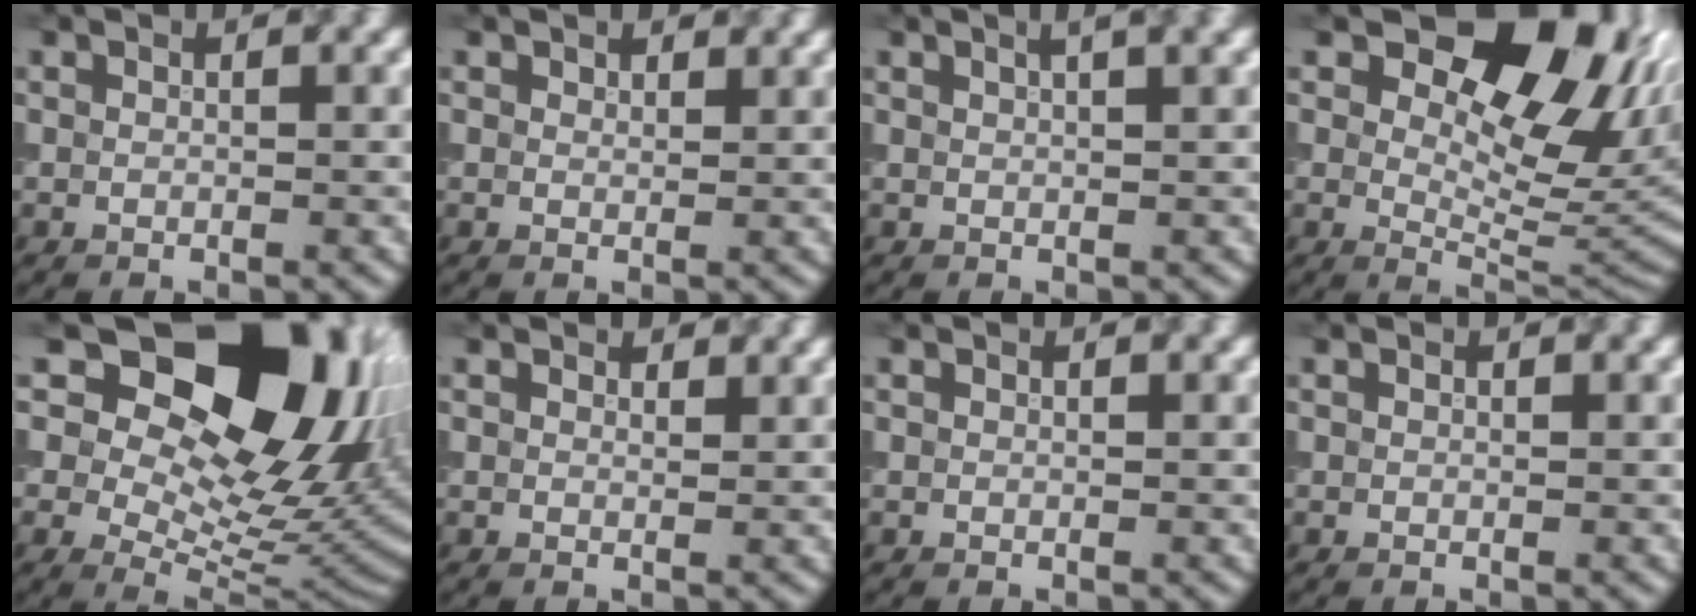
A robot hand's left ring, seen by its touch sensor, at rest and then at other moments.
{"total": 1.1, "force": [0.9, 0.5, 0.2], "torque": [-0.004, -0.003, 0.012]}
{"total": 3.7, "force": [2.0, 1.4, 2.8], "torque": [-0.013, 0.013, 0.005]}
{"total": 11.7, "force": [4.6, 6.4, 8.6], "torque": [-0.112, -0.001, 0.073]}
{"total": 17.2, "force": [7.3, 11.0, 11.1], "torque": [-0.141, 0.025, 0.123]}
{"total": 1.1, "force": [0.9, 0.5, 0.2], "torque": [-0.004, -0.003, 0.010]}
{"total": 0.0}
{"total": 0.0}